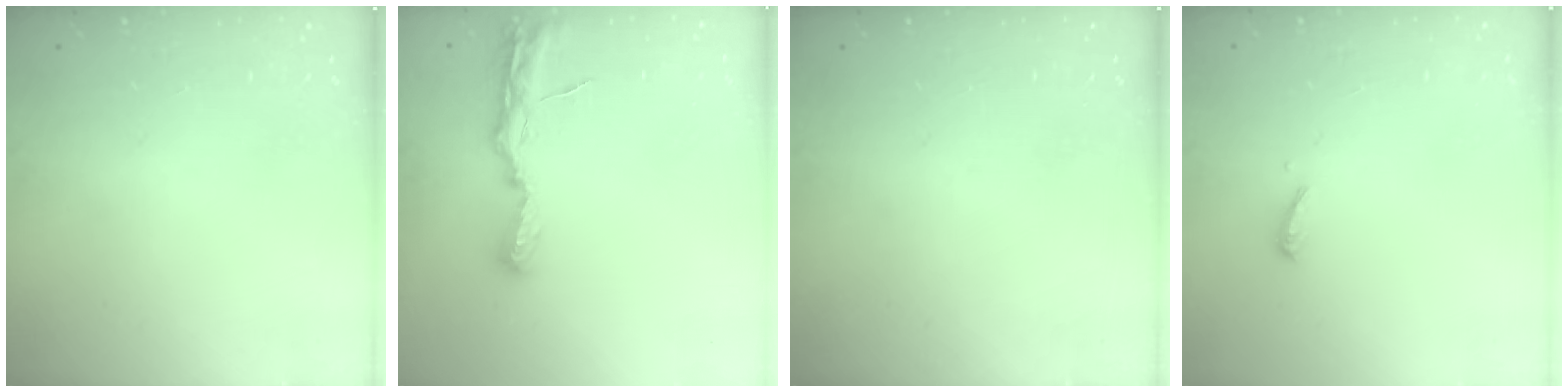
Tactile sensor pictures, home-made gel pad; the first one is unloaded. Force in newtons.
{"total": 8.0, "press": 8.0, "slide": 0.7}
{"total": 0.0}
{"total": 7.1, "press": 7.0, "slide": 0.8}